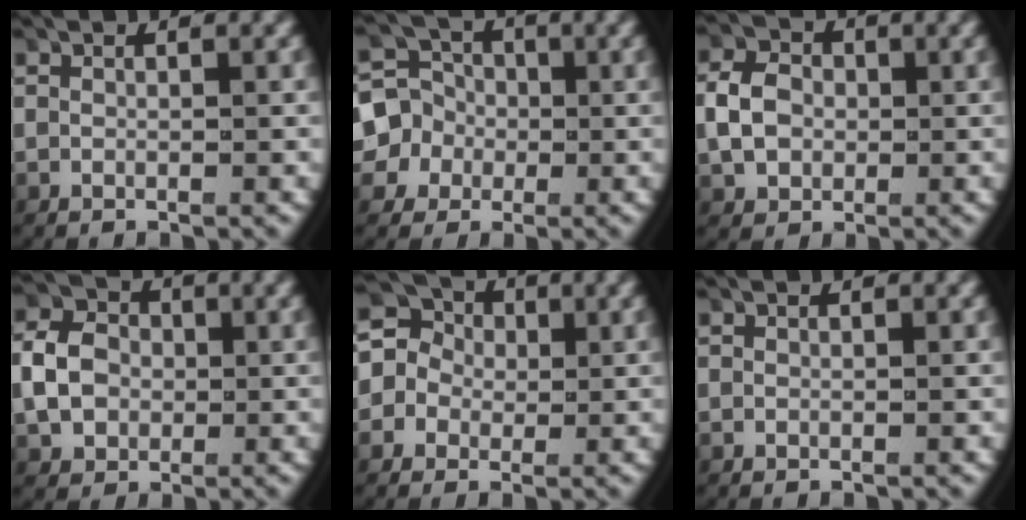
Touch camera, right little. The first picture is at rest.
{"total": 8.5, "force": [-0.9, 8.0, 2.9], "torque": [-0.078, -0.022, -0.019]}
{"total": 3.8, "force": [-0.1, 3.1, 2.2], "torque": [-0.044, 0.007, -0.002]}
{"total": 4.3, "force": [-0.2, 3.6, 2.4], "torque": [-0.046, 0.006, -0.005]}
{"total": 10.0, "force": [2.0, 9.0, 3.9], "torque": [-0.096, 0.007, 0.008]}
{"total": 0.0}